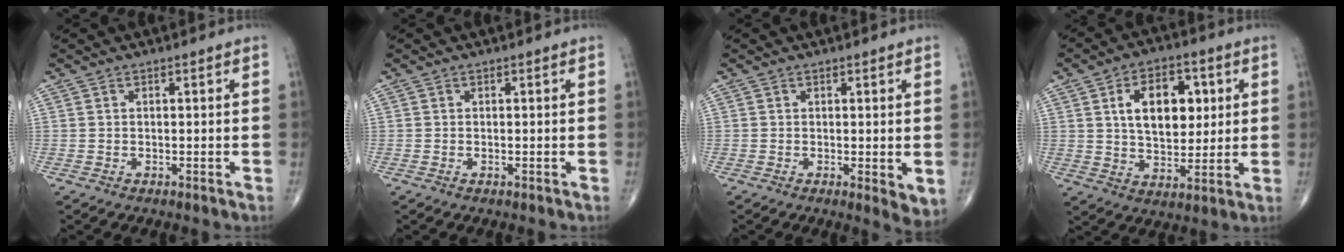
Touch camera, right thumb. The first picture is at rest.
{"total": 0.0}
{"total": 3.6, "force": [-0.2, 1.3, 3.4], "torque": [-0.047, -0.013, -0.004]}
{"total": 13.2, "force": [3.3, 8.1, 9.9], "torque": [-0.120, -0.006, 0.056]}